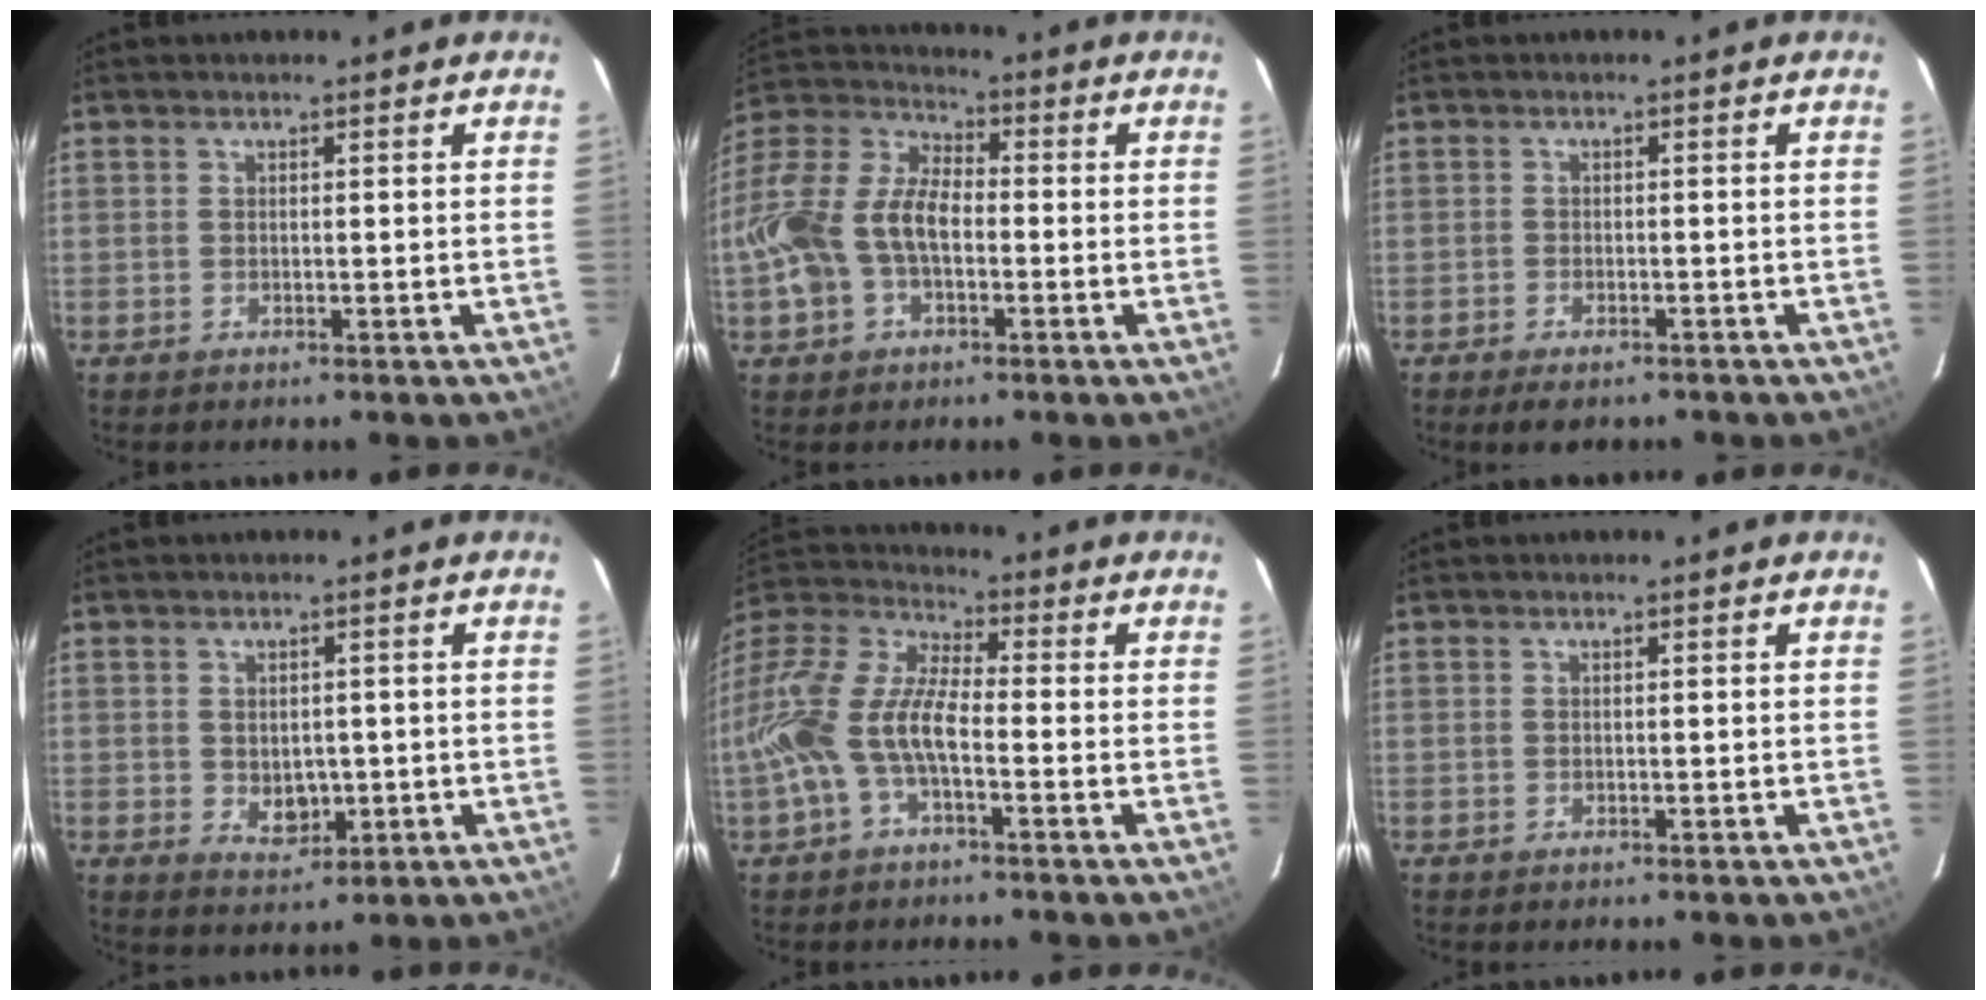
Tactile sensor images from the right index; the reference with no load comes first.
{"total": 15.5, "force": [-3.3, 9.8, 11.6], "torque": [-0.254, 0.016, -0.064]}
{"total": 4.0, "force": [-3.2, 1.5, 1.9], "torque": [-0.045, -0.011, -0.052]}
{"total": 4.3, "force": [-0.4, 3.4, 2.6], "torque": [-0.043, -0.005, 0.003]}
{"total": 14.8, "force": [-4.0, 6.3, 12.8], "torque": [-0.273, 0.007, -0.086]}
{"total": 0.0}